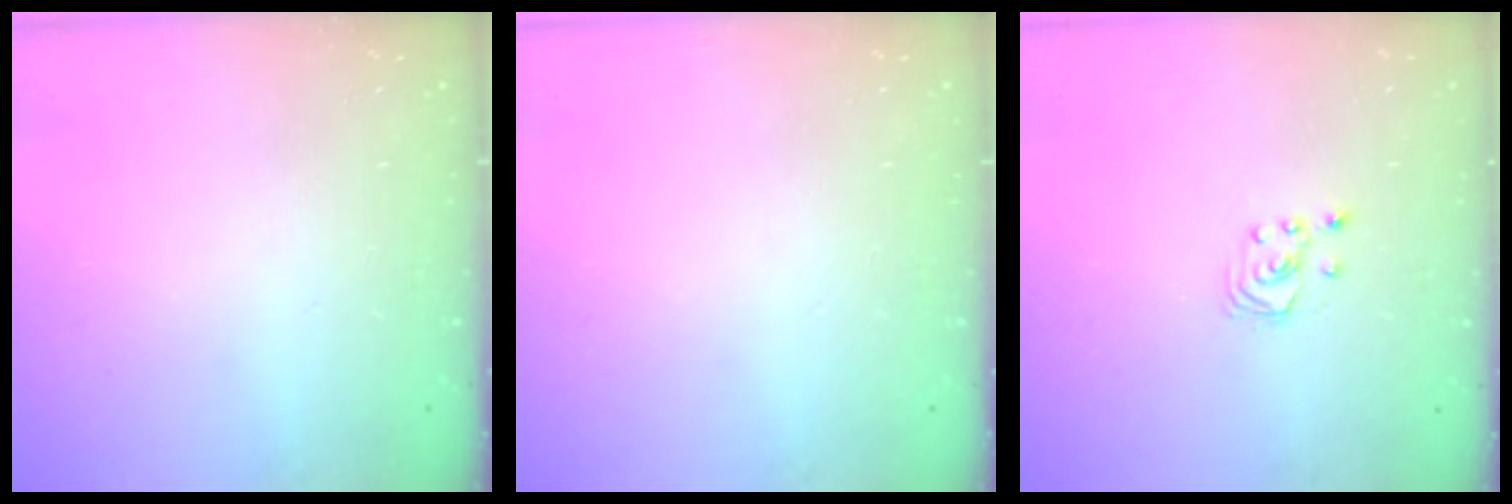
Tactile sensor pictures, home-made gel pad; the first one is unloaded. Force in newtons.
{"total": 0.0}
{"total": 1.8, "press": 1.8, "slide": 0.2}